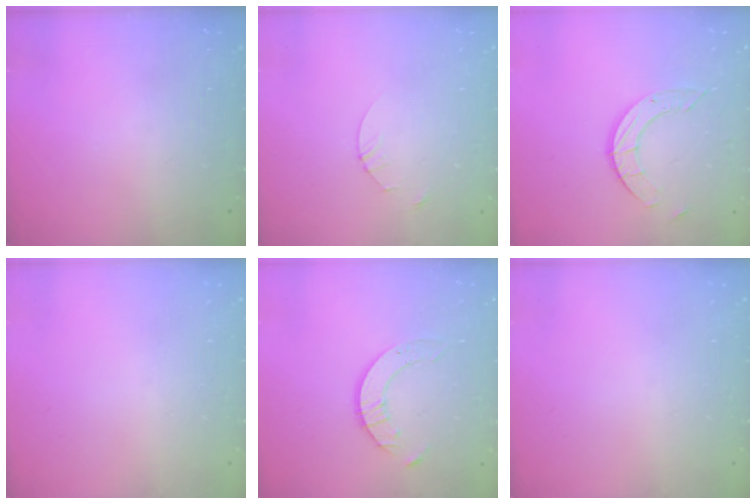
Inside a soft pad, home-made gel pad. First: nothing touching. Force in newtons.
{"total": 2.5, "press": 2.5, "slide": 0.3}
{"total": 6.1, "press": 6.1, "slide": 0.2}
{"total": 0.0}
{"total": 4.0, "press": 4.0, "slide": 0.5}
{"total": 0.0}